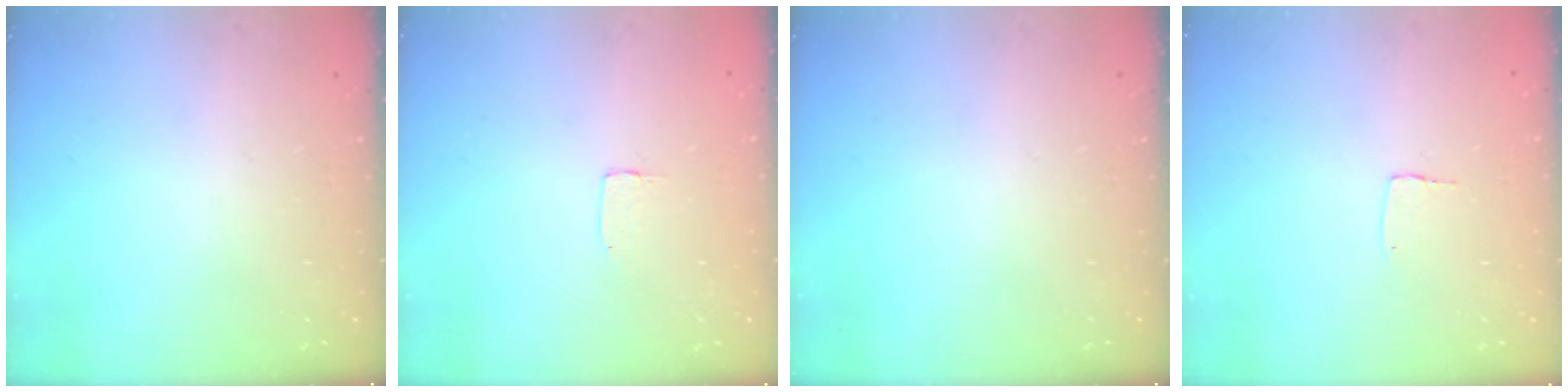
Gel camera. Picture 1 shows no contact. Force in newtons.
{"total": 1.2, "press": 1.2, "slide": 0.0}
{"total": 0.0}
{"total": 3.7, "press": 3.7, "slide": 0.1}